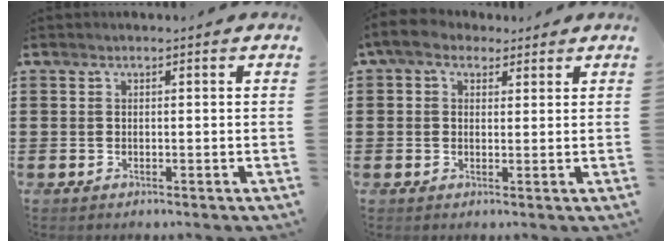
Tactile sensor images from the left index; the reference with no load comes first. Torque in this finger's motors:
{"motor_torque": [1.25, -0.88, -0.18, -0.21]}